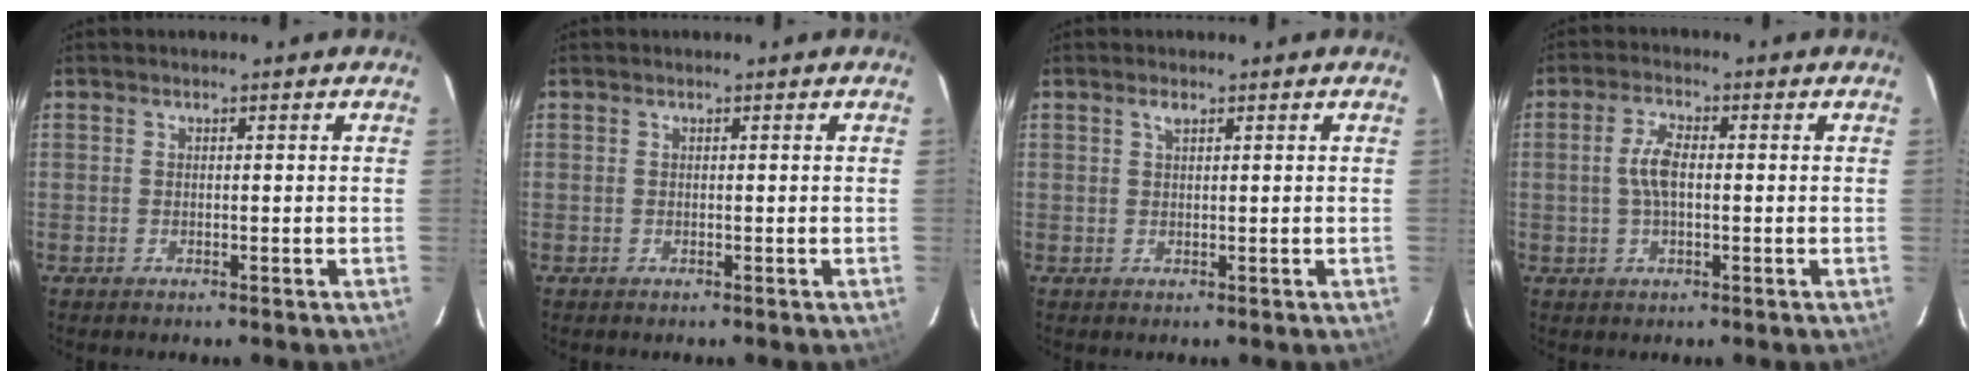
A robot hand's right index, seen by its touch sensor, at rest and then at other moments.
{"total": 0.0}
{"total": 1.0, "force": [0.6, 0.4, 0.7], "torque": [-0.014, 0.003, 0.011]}
{"total": 4.9, "force": [0.0, 2.0, 4.4], "torque": [-0.091, 0.006, 0.001]}